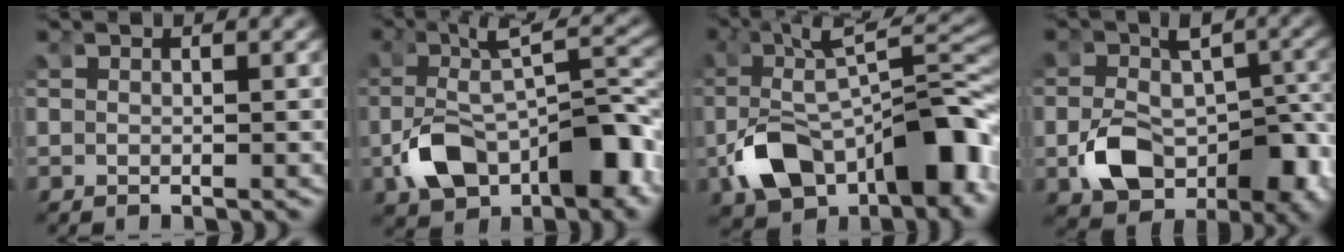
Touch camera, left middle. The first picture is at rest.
{"total": 7.6, "force": [-2.7, 3.9, 6.0], "torque": [-0.111, -0.001, -0.042]}
{"total": 10.1, "force": [-3.3, 5.3, 7.9], "torque": [-0.145, -0.005, -0.048]}
{"total": 9.2, "force": [-3.4, 5.8, 6.2], "torque": [-0.116, -0.037, -0.044]}